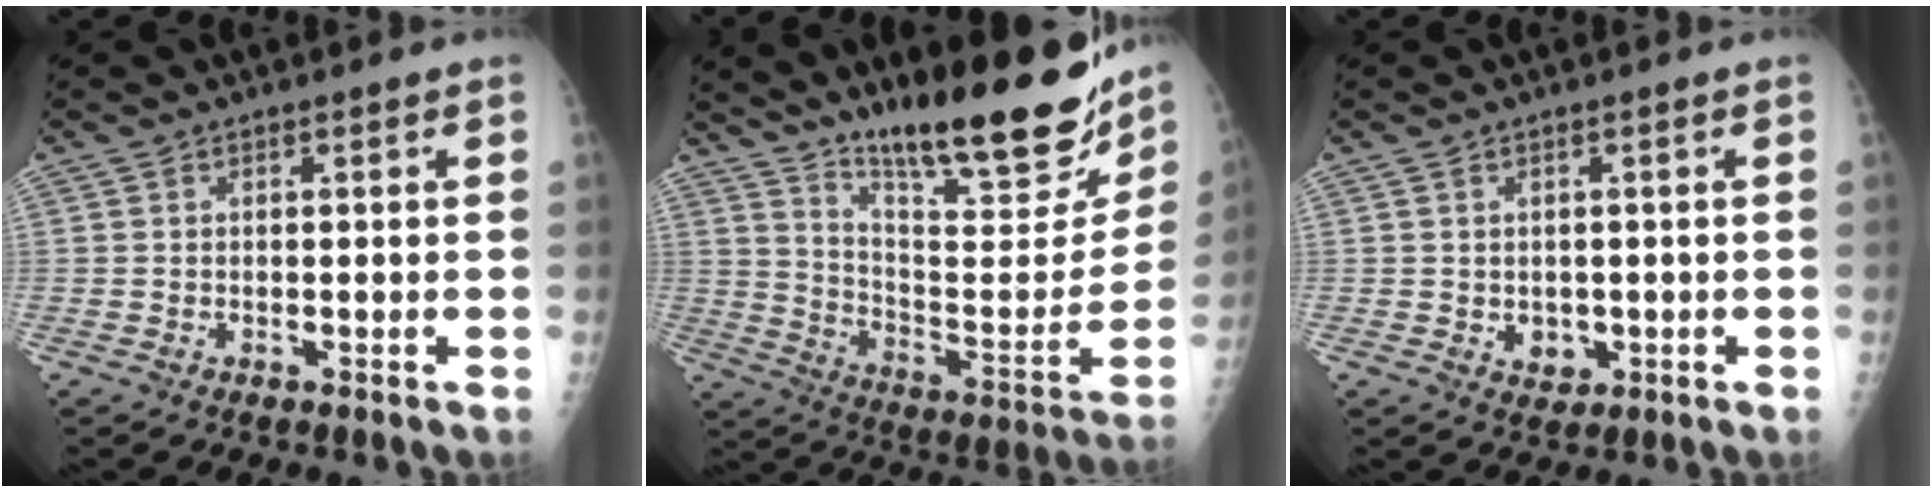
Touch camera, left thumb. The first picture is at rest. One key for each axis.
{"total": 26.6, "fx": 18.8, "fy": 5.7, "fz": 17.9, "tx": -0.239, "ty": -0.098, "tz": 0.292}
{"total": 2.5, "fx": -0.1, "fy": 2.0, "fz": 1.5, "tx": -0.011, "ty": -0.003, "tz": 0.008}